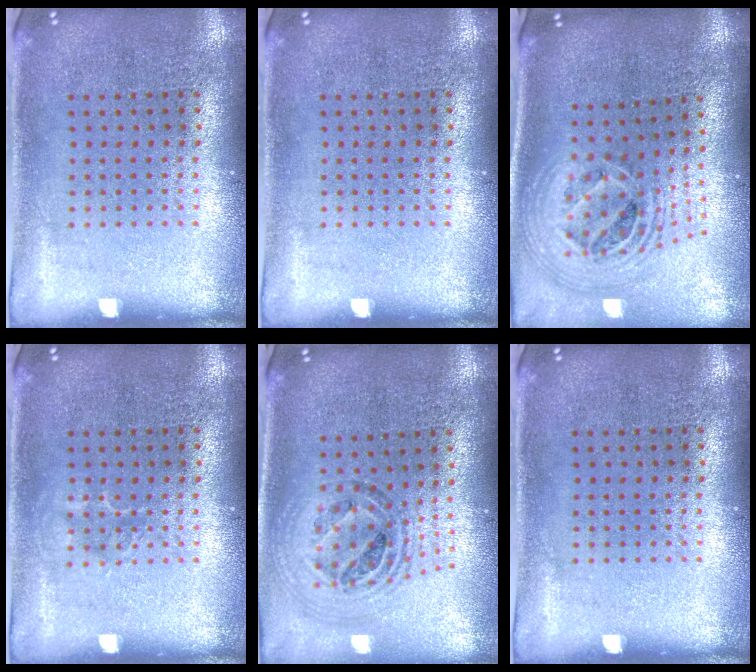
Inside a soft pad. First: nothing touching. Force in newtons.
{"total": 0.0}
{"total": 2.5, "press": 1.8, "slide": 1.7}
{"total": 1.0, "press": 0.9, "slide": 0.2}
{"total": 1.2, "press": 1.1, "slide": 0.4}
{"total": 0.0}